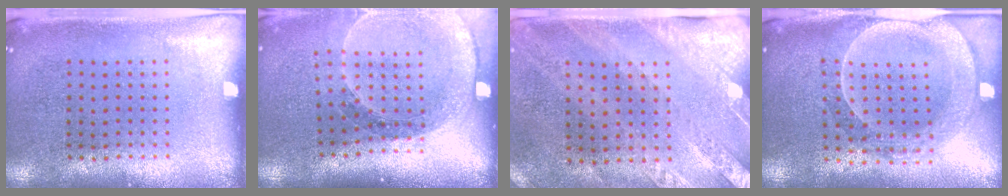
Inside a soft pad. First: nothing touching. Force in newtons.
{"total": 1.6, "press": 1.6, "slide": 0.2}
{"total": 2.5, "press": 2.1, "slide": 1.3}
{"total": 2.3, "press": 2.1, "slide": 1.0}